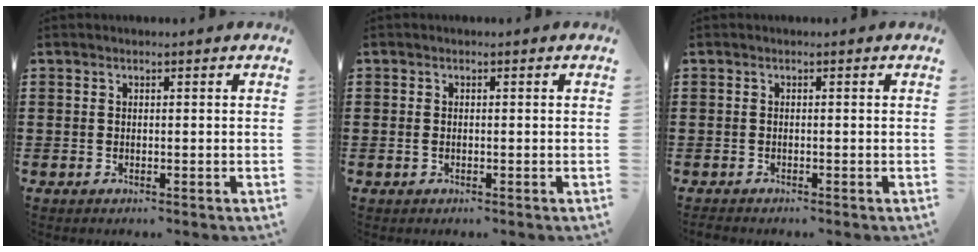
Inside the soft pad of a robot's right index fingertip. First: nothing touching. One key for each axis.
{"total": 0.6, "fx": -0.1, "fy": 0.4, "fz": 0.5, "tx": -0.011, "ty": 0.000, "tz": -0.002}
{"total": 0.6, "fx": -0.6, "fy": 0.1, "fz": -0.1, "tx": 0.001, "ty": 0.001, "tz": -0.012}